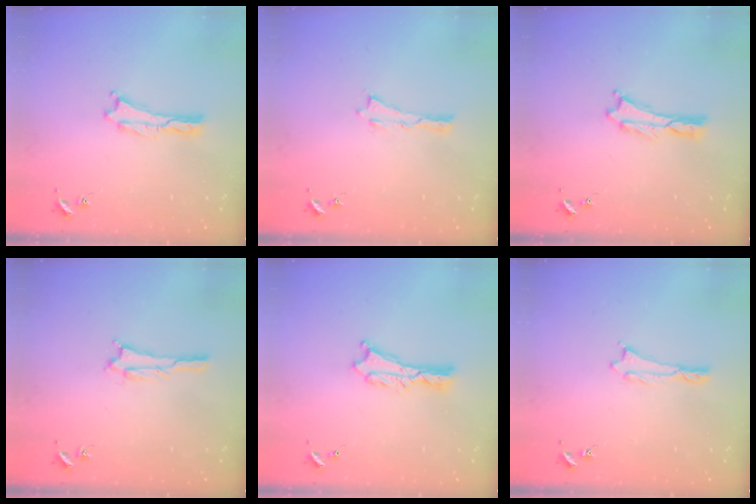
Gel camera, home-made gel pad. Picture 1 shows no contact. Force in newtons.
{"total": 0.0}
{"total": 0.0}
{"total": 1.1, "press": 1.1, "slide": 0.1}
{"total": 1.1, "press": 1.1, "slide": 0.2}
{"total": 0.5, "press": 0.5, "slide": 0.2}